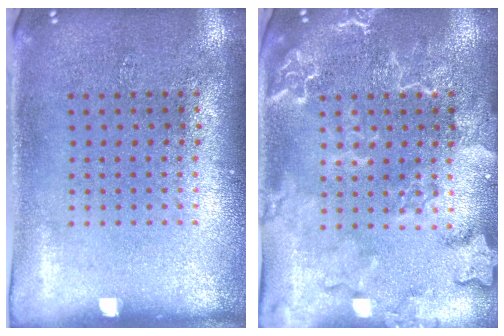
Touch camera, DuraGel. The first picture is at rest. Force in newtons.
{"total": 2.4, "press": 2.3, "slide": 0.5}